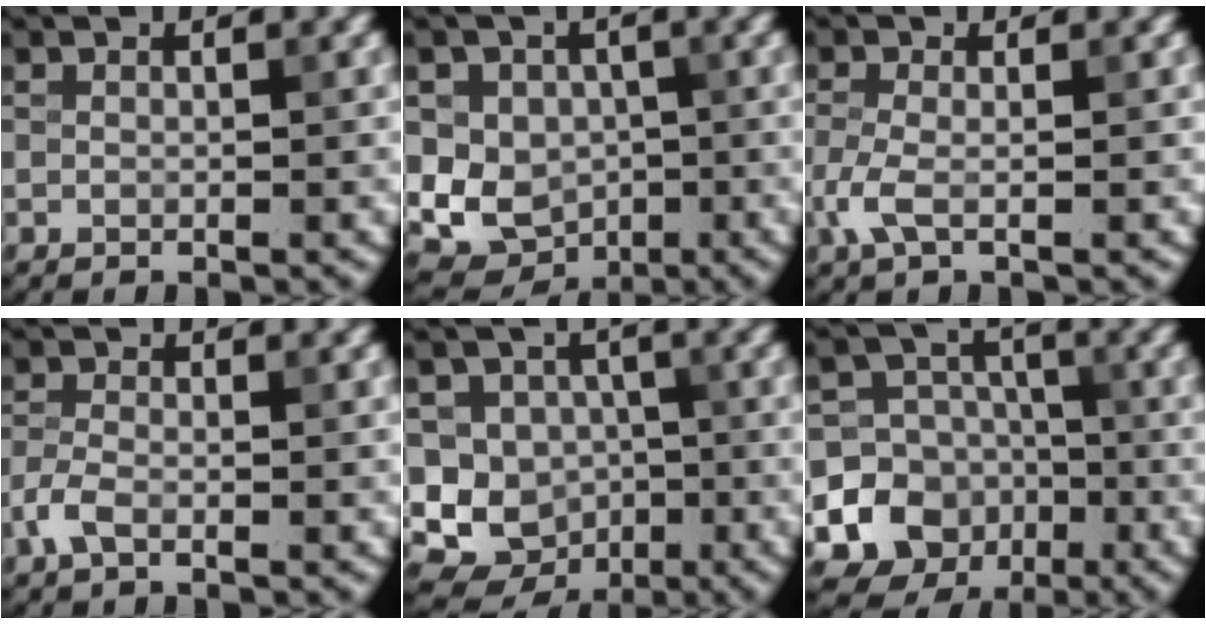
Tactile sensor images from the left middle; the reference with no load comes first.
{"total": 6.5, "force": [-0.1, 5.8, 3.0], "torque": [-0.039, -0.002, -0.016]}
{"total": 2.4, "force": [-0.8, 1.0, 2.0], "torque": [-0.054, -0.005, -0.022]}
{"total": 2.0, "force": [-1.0, 0.9, 1.4], "torque": [-0.034, 0.002, -0.027]}
{"total": 10.3, "force": [-3.0, 9.4, 3.0], "torque": [-0.049, 0.002, -0.067]}
{"total": 12.8, "force": [-4.4, 11.8, 2.6], "torque": [-0.064, -0.025, -0.074]}